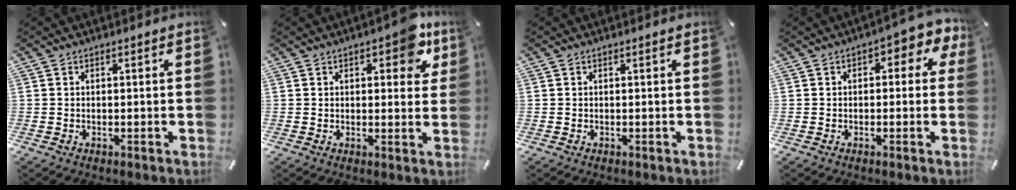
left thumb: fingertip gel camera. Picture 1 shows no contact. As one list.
[{"total": 8.6, "force": [4.3, 4.2, 6.1], "torque": [-0.071, -0.014, 0.069]}, {"total": 0.0}, {"total": 4.5, "force": [0.4, 2.9, 3.4], "torque": [-0.044, 0.006, -0.001]}]